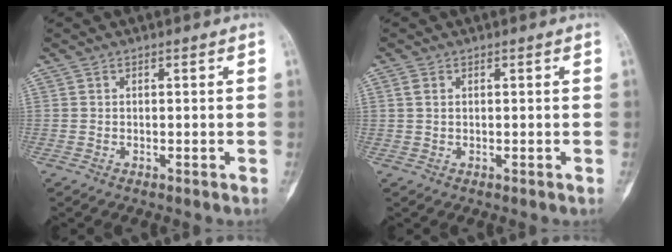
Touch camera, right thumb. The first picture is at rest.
{"total": 1.6, "force": [0.6, 1.0, 1.1], "torque": [-0.028, 0.003, 0.015]}